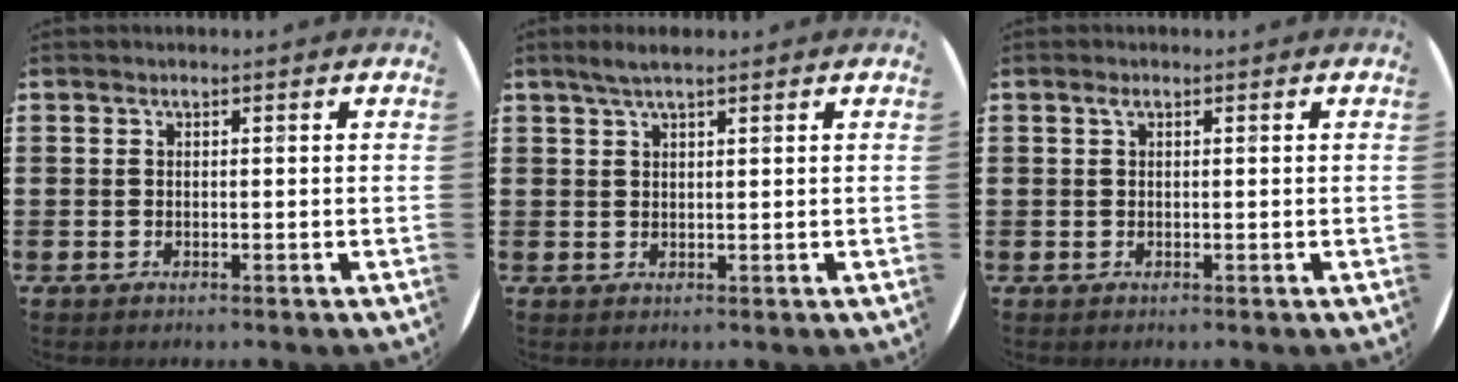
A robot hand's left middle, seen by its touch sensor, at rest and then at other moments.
{"total": 2.4, "force": [1.8, 0.2, 1.5], "torque": [-0.031, 0.004, 0.031]}
{"total": 0.7, "force": [0.3, 0.3, 0.5], "torque": [-0.011, 0.003, 0.006]}